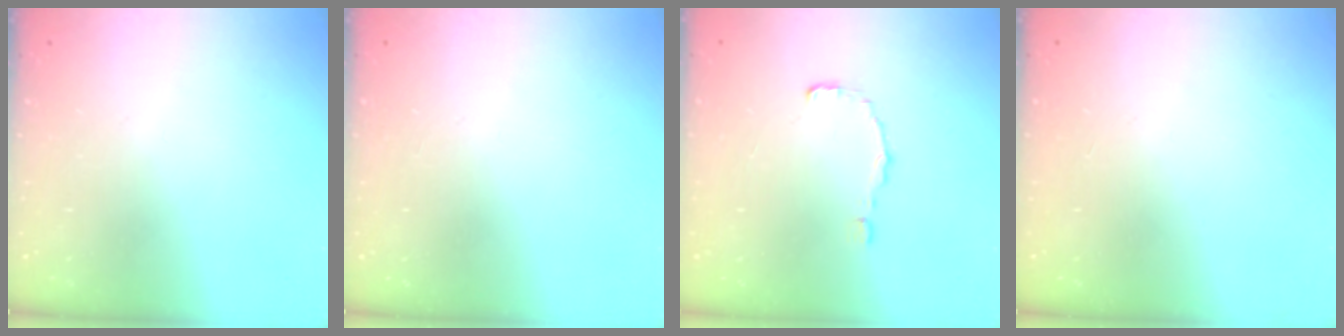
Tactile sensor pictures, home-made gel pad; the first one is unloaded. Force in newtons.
{"total": 0.0}
{"total": 0.0}
{"total": 1.6, "press": 1.6, "slide": 0.1}